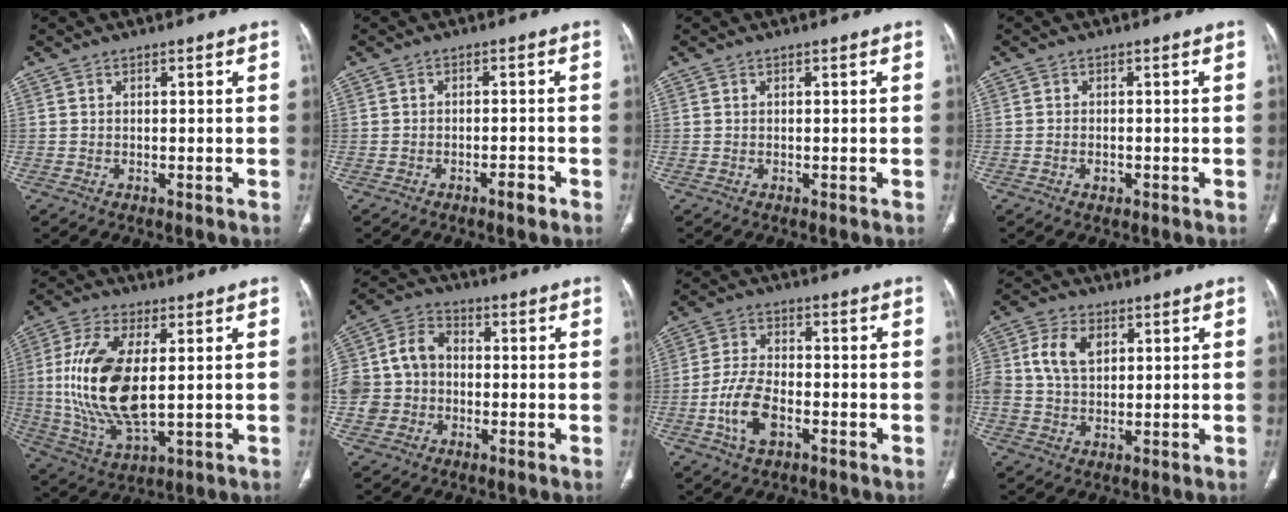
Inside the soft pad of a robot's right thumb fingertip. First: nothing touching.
{"total": 2.3, "force": [-1.5, 0.7, 1.5], "torque": [-0.023, 0.008, -0.026]}
{"total": 0.0}
{"total": 1.4, "force": [-0.6, 1.0, 0.8], "torque": [-0.010, 0.004, -0.007]}
{"total": 17.4, "force": [1.3, 8.0, 15.4], "torque": [-0.321, -0.013, 0.033]}
{"total": 11.5, "force": [-1.2, 9.9, 5.7], "torque": [-0.108, 0.038, -0.029]}
{"total": 8.6, "force": [-3.2, 4.7, 6.5], "torque": [-0.133, 0.016, -0.062]}
{"total": 7.9, "force": [2.1, 5.4, 5.3], "torque": [-0.103, 0.007, 0.041]}